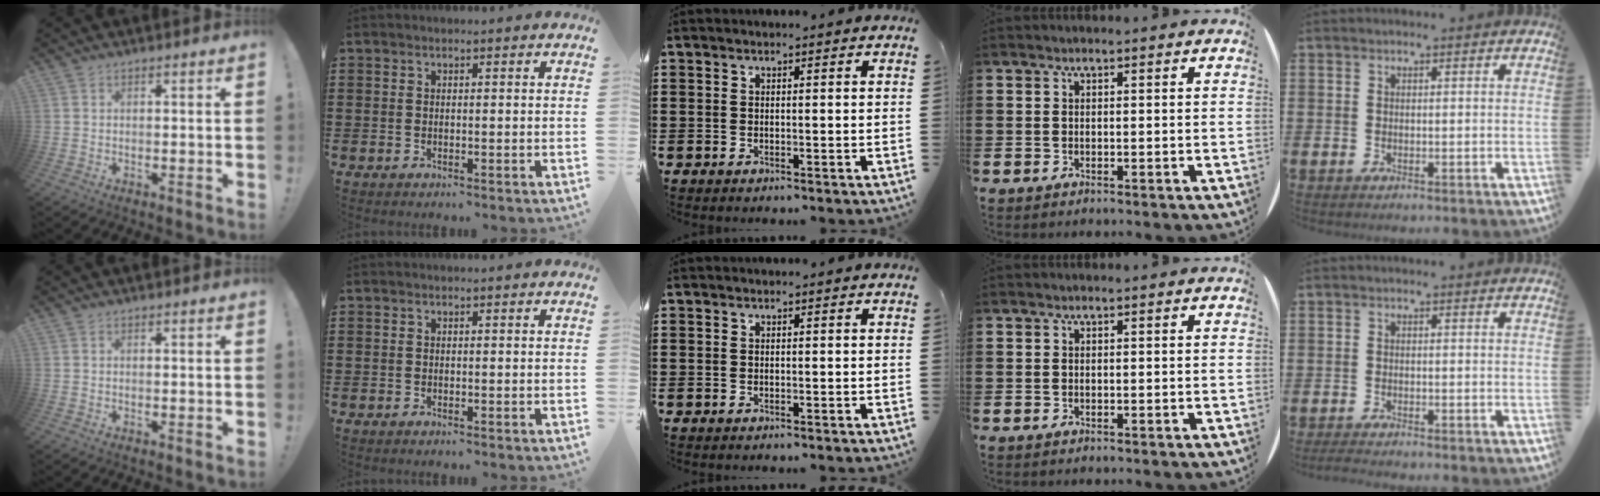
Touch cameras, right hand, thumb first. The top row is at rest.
{"little": {"total": 1.1, "force": [-0.9, 0.1, 0.6], "torque": [-0.011, -0.001, -0.017]}}